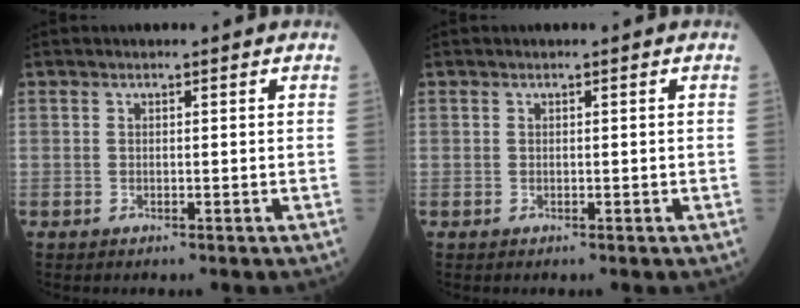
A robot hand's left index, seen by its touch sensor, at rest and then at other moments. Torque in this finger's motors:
{"motor_torque": [-0.81, -0.95, -0.23, -0.08]}